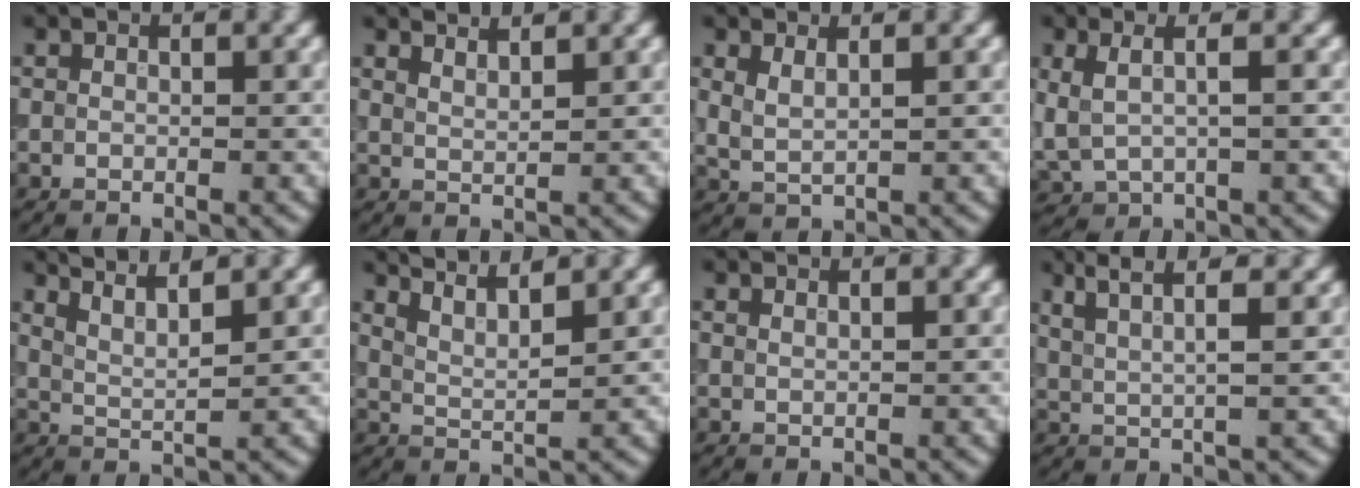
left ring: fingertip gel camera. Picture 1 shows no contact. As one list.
[{"total": 2.6, "force": [2.3, 0.6, 1.0], "torque": [0.001, 0.011, 0.019]}, {"total": 1.9, "force": [1.1, 0.7, 1.3], "torque": [-0.029, -0.005, 0.026]}, {"total": 3.7, "force": [1.3, 1.6, 3.1], "torque": [-0.056, 0.007, 0.018]}, {"total": 4.4, "force": [3.6, 0.9, 2.3], "torque": [-0.022, 0.011, 0.041]}, {"total": 5.0, "force": [4.3, 1.1, 2.4], "torque": [-0.025, 0.015, 0.048]}, {"total": 0.6, "force": [0.6, 0.1, 0.3], "torque": [-0.001, 0.000, 0.009]}, {"total": 4.9, "force": [3.4, 1.2, 3.4], "torque": [-0.049, 0.018, 0.039]}]